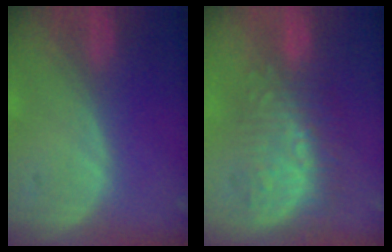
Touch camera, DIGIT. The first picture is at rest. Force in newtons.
{"total": 10.0, "press": 8.7, "slide": 4.8}